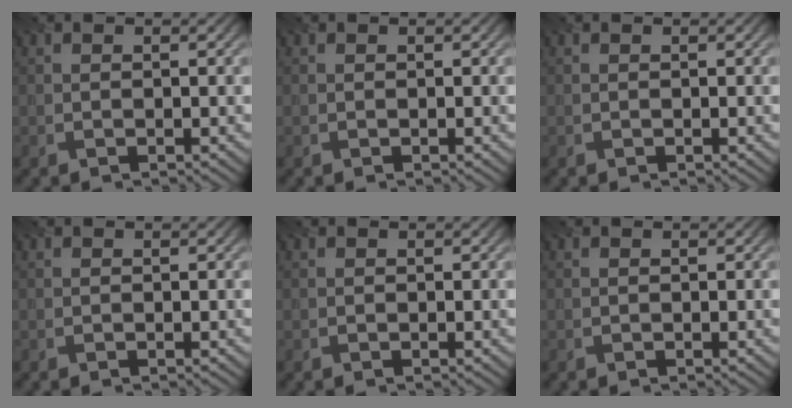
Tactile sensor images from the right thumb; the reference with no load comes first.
{"total": 0.0}
{"total": 0.0}
{"total": 0.0}
{"total": 0.0}
{"total": 0.0}